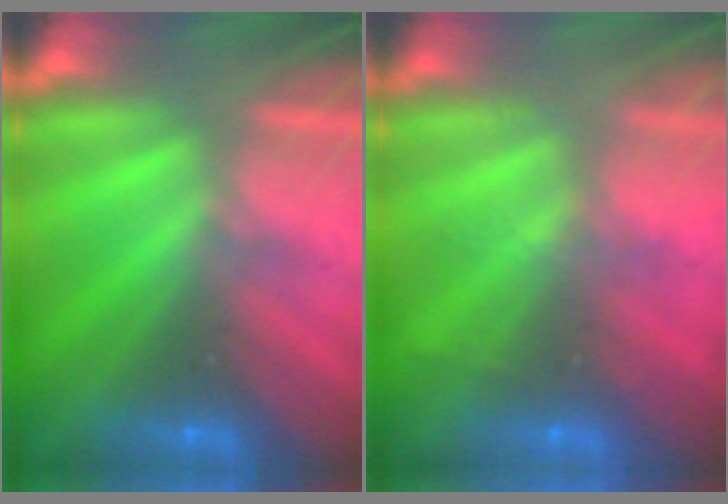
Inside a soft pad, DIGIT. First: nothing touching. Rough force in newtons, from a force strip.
{"total": 2.0}